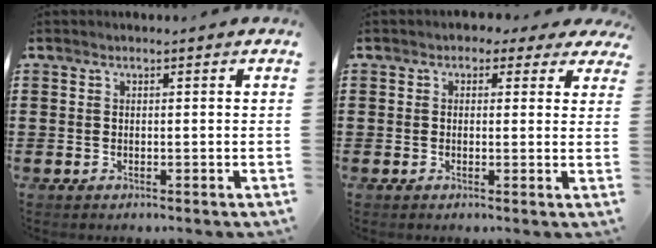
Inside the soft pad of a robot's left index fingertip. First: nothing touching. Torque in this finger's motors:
{"motor_torque": [2.14, 0.00, 0.16, -0.04]}